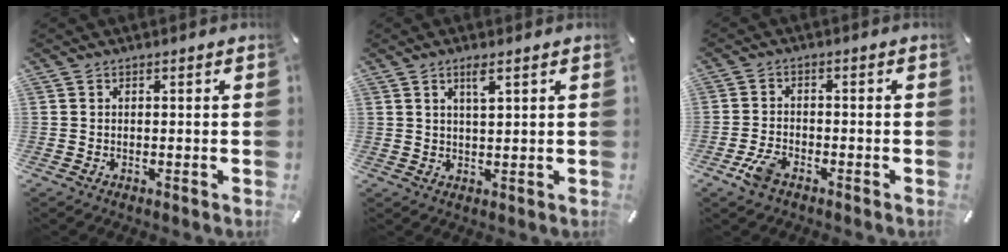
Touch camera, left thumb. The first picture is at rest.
{"total": 3.4, "force": [2.0, 0.7, 2.7], "torque": [-0.059, 0.003, 0.034]}
{"total": 4.8, "force": [-3.0, 2.6, 2.8], "torque": [-0.078, 0.005, -0.062]}